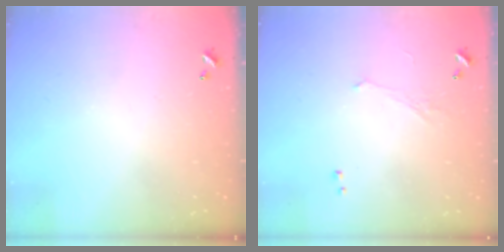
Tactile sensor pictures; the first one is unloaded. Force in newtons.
{"total": 0.9, "press": 0.7, "slide": 0.5}